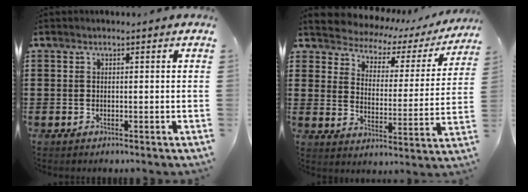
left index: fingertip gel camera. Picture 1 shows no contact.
{"total": 3.1, "force": [2.8, 1.2, 0.5], "torque": [-0.034, -0.025, 0.036]}